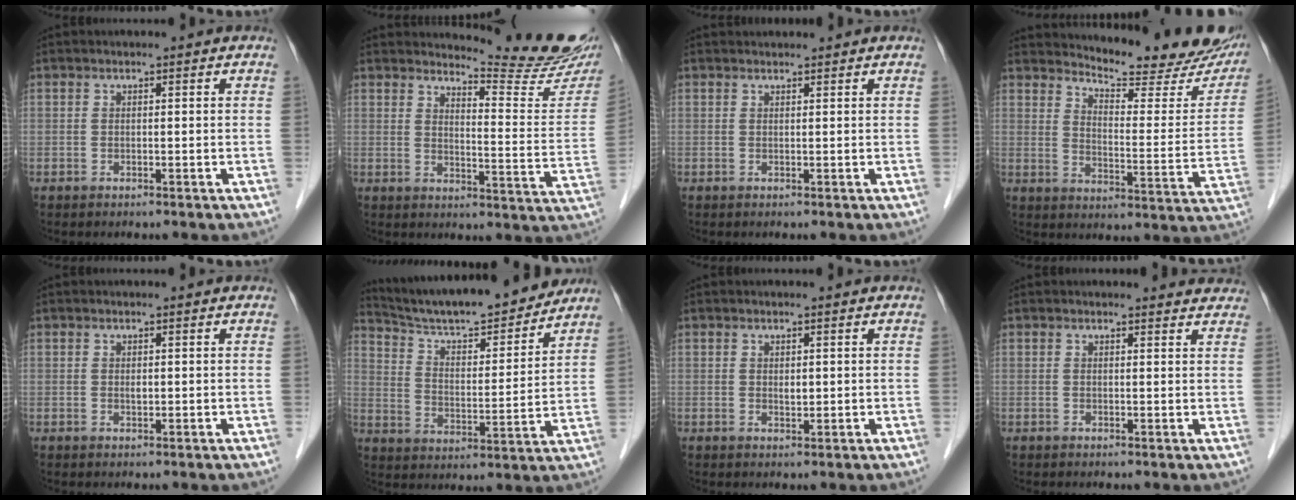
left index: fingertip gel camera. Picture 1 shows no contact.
{"total": 14.3, "force": [13.9, -0.1, 3.5], "torque": [-0.045, -0.103, 0.158]}
{"total": 2.3, "force": [2.2, 0.3, 0.3], "torque": [-0.006, 0.023, 0.033]}
{"total": 20.2, "force": [18.6, 3.9, 7.1], "torque": [-0.086, -0.073, 0.223]}
{"total": 0.6, "force": [0.0, 0.3, 0.5], "torque": [-0.008, -0.004, -0.001]}
{"total": 19.4, "force": [17.8, 2.4, 7.5], "torque": [-0.121, -0.011, 0.267]}
{"total": 0.9, "force": [0.2, 0.6, 0.7], "torque": [-0.011, -0.007, 0.005]}
{"total": 5.1, "force": [4.9, 1.1, 0.4], "torque": [0.009, -0.007, 0.033]}